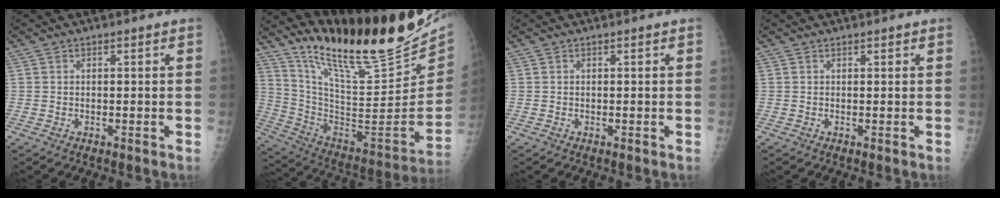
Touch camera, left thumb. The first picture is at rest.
{"total": 31.4, "force": [23.5, 8.5, 19.1], "torque": [-0.274, -0.107, 0.367]}
{"total": 0.0}
{"total": 0.6, "force": [0.5, 0.2, 0.2], "torque": [-0.005, -0.003, 0.008]}